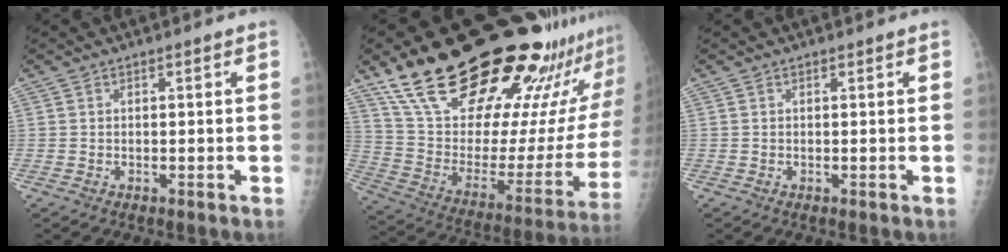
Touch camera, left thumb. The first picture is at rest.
{"total": 36.1, "force": [28.3, 9.5, 20.3], "torque": [-0.294, -0.144, 0.423]}
{"total": 0.0}